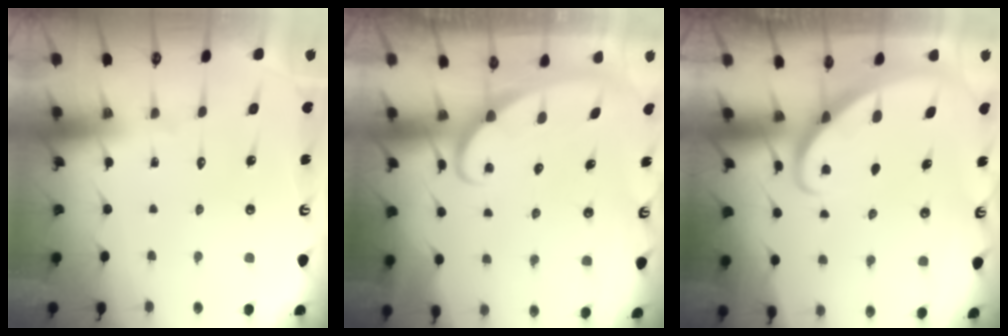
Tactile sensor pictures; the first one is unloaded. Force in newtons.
{"total": 2.5, "press": 2.5, "slide": 0.4}
{"total": 2.7, "press": 2.7, "slide": 0.3}